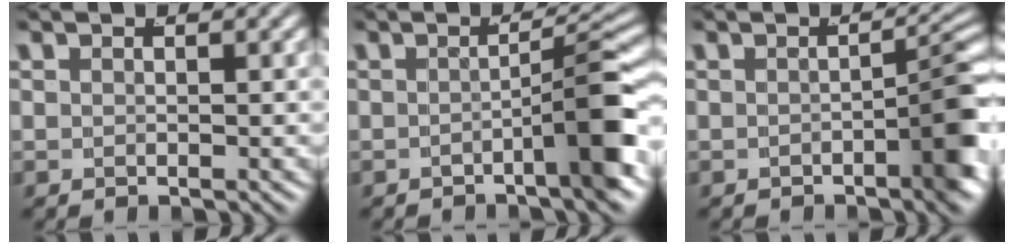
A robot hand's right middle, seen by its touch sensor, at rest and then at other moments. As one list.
[{"total": 5.0, "force": [-1.9, 0.5, 4.6], "torque": [-0.058, 0.011, -0.035]}, {"total": 4.3, "force": [-1.5, 1.0, 3.9], "torque": [-0.042, 0.001, -0.025]}]